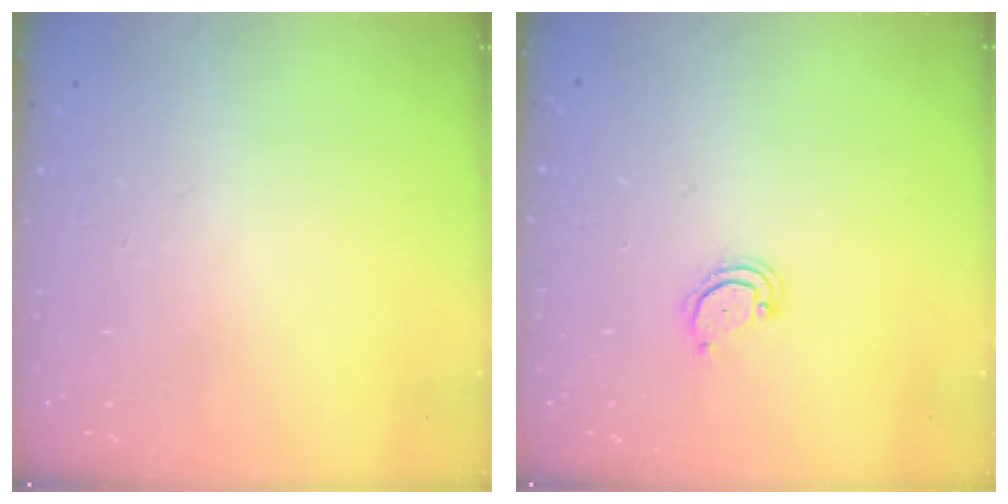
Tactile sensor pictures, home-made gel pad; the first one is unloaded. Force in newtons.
{"total": 2.5, "press": 2.5, "slide": 0.2}